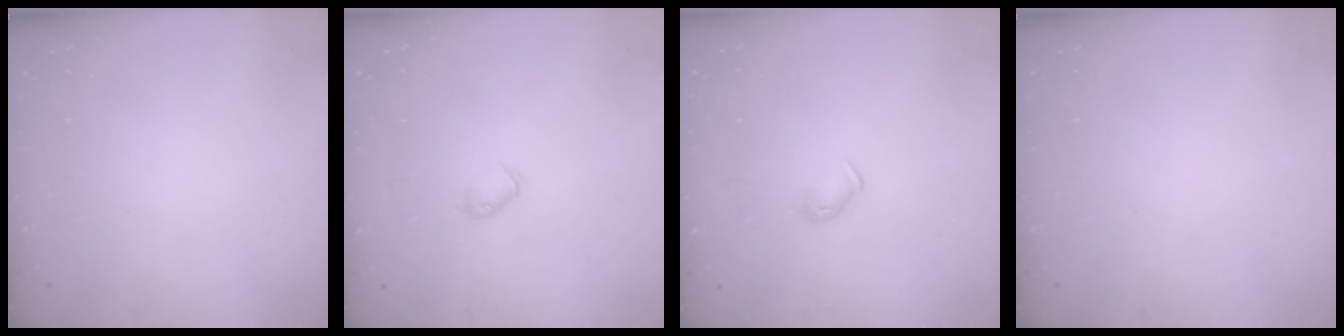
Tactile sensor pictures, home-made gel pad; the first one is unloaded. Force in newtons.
{"total": 3.1, "press": 3.1, "slide": 0.6}
{"total": 4.7, "press": 4.6, "slide": 0.9}
{"total": 0.0}